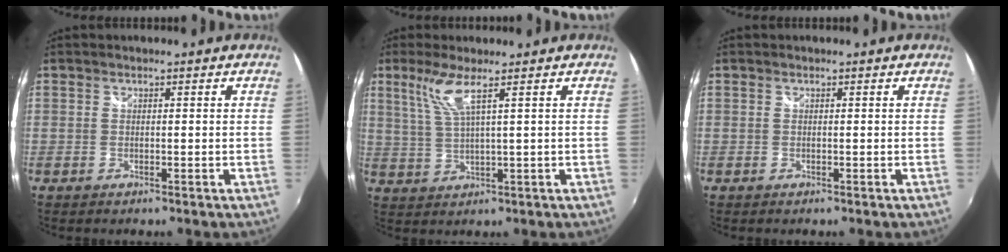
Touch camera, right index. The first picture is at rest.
{"total": 5.3, "force": [2.9, -0.2, 4.4], "torque": [-0.092, -0.007, 0.064]}
{"total": 0.0}